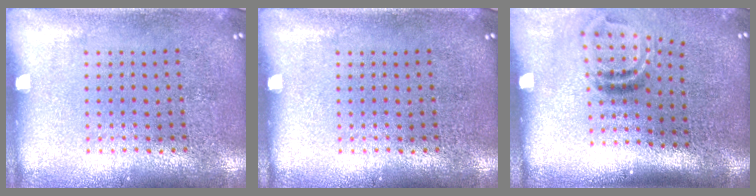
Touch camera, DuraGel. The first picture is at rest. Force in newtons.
{"total": 0.0}
{"total": 2.0, "press": 1.1, "slide": 1.6}